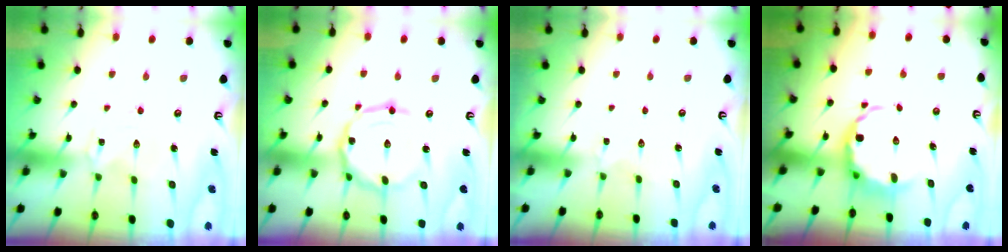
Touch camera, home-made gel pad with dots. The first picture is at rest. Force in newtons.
{"total": 12.0, "press": 12.0, "slide": 0.7}
{"total": 2.6, "press": 2.5, "slide": 0.4}
{"total": 8.2, "press": 7.8, "slide": 2.6}